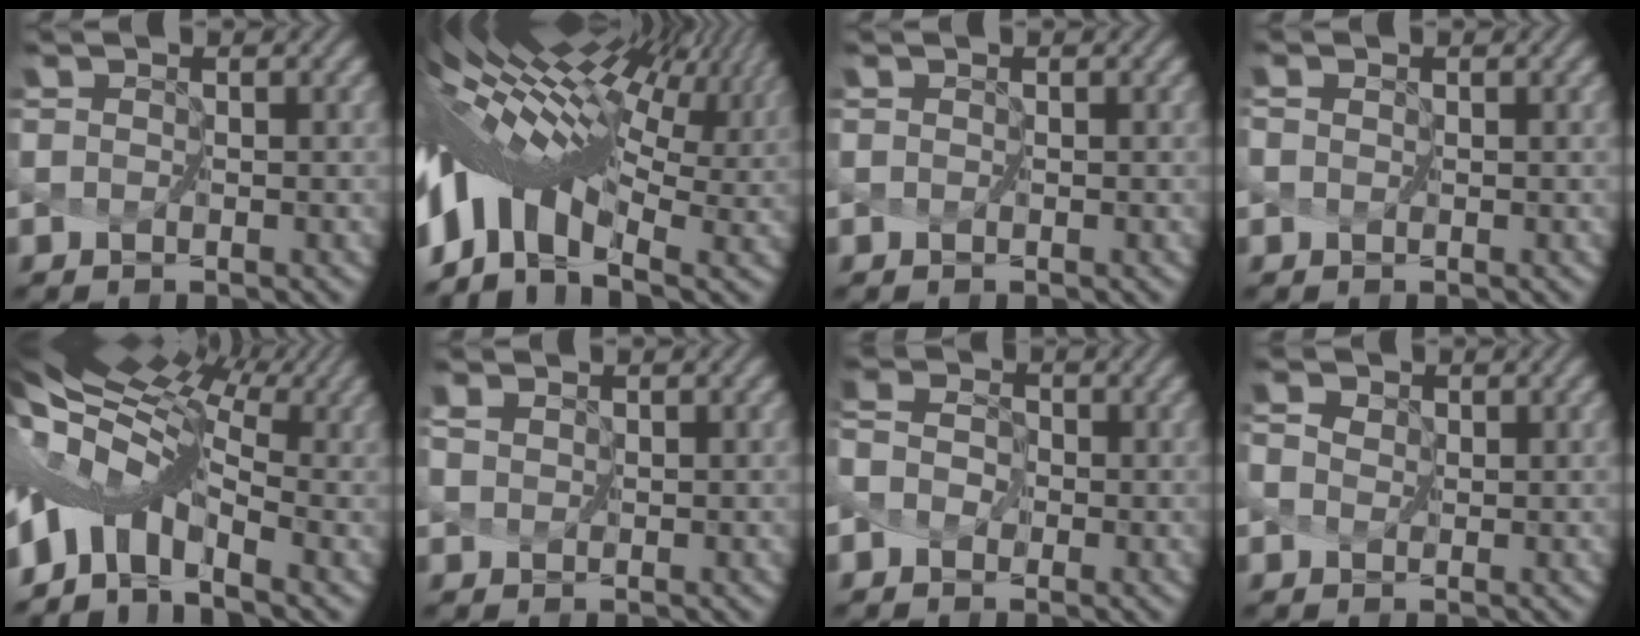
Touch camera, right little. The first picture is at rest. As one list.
[{"total": 13.8, "force": [3.8, 7.1, 11.2], "torque": [-0.203, 0.021, 0.074]}, {"total": 0.0}, {"total": 0.0}, {"total": 9.5, "force": [1.7, 5.3, 7.7], "torque": [-0.156, 0.009, 0.044]}, {"total": 0.5, "force": [0.4, 0.1, -0.3], "torque": [0.009, -0.002, 0.009]}, {"total": 1.8, "force": [0.5, 1.5, 0.8], "torque": [-0.006, 0.007, 0.005]}, {"total": 1.6, "force": [0.0, 1.3, 0.9], "torque": [-0.017, 0.005, -0.005]}]